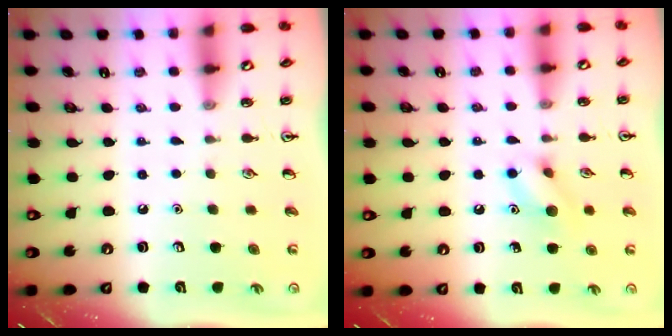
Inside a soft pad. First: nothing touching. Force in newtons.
{"total": 8.9, "press": 8.9, "slide": 0.6}